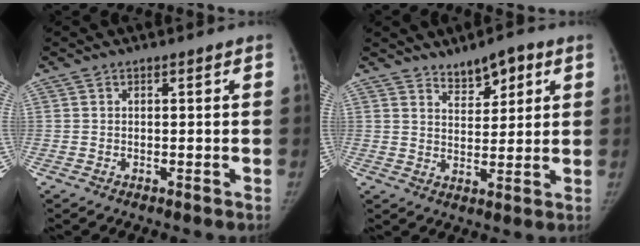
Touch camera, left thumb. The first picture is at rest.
{"total": 6.4, "force": [4.2, 3.0, 3.8], "torque": [-0.036, -0.026, 0.067]}